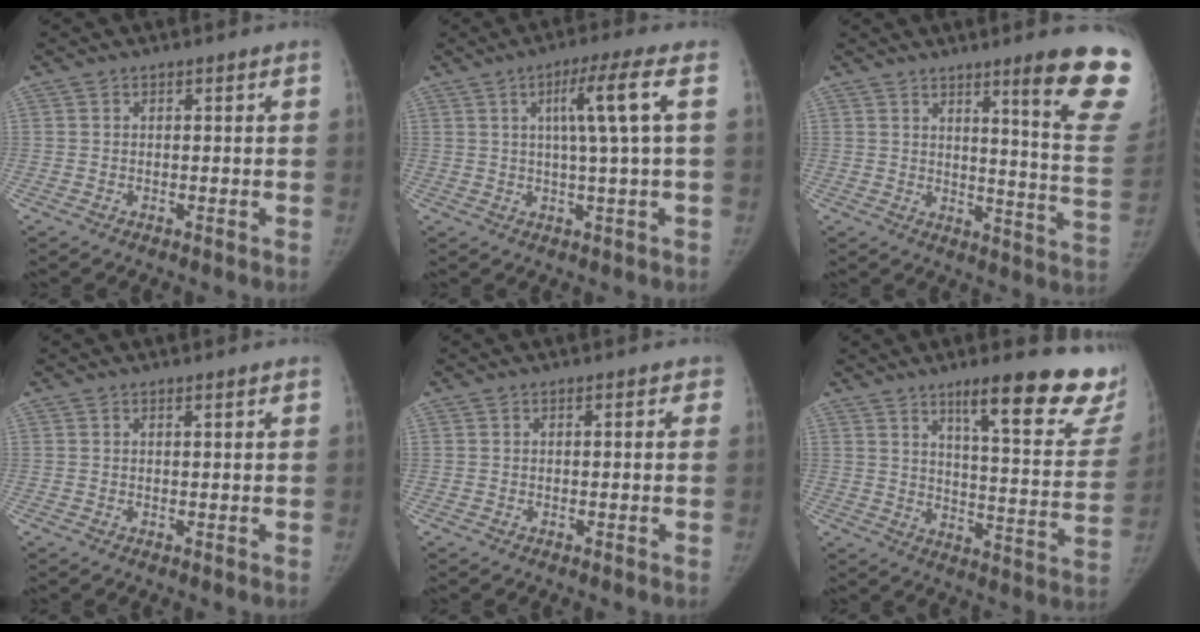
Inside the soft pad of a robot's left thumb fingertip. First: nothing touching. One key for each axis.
{"total": 8.1, "fx": 1.9, "fy": -0.7, "fz": 7.9, "tx": -0.147, "ty": 0.003, "tz": 0.033}
{"total": 17.2, "fx": 10.9, "fy": 1.0, "fz": 13.2, "tx": -0.134, "ty": -0.079, "tz": 0.140}
{"total": 0.6, "fx": 0.5, "fy": 0.0, "fz": 0.4, "tx": -0.008, "ty": -0.003, "tz": 0.009}
{"total": 1.2, "fx": 0.5, "fy": 0.7, "fz": 0.9, "tx": 0.005, "ty": 0.002, "tz": -0.001}
{"total": 22.0, "fx": 15.6, "fy": 4.4, "fz": 14.9, "tx": -0.159, "ty": -0.091, "tz": 0.207}